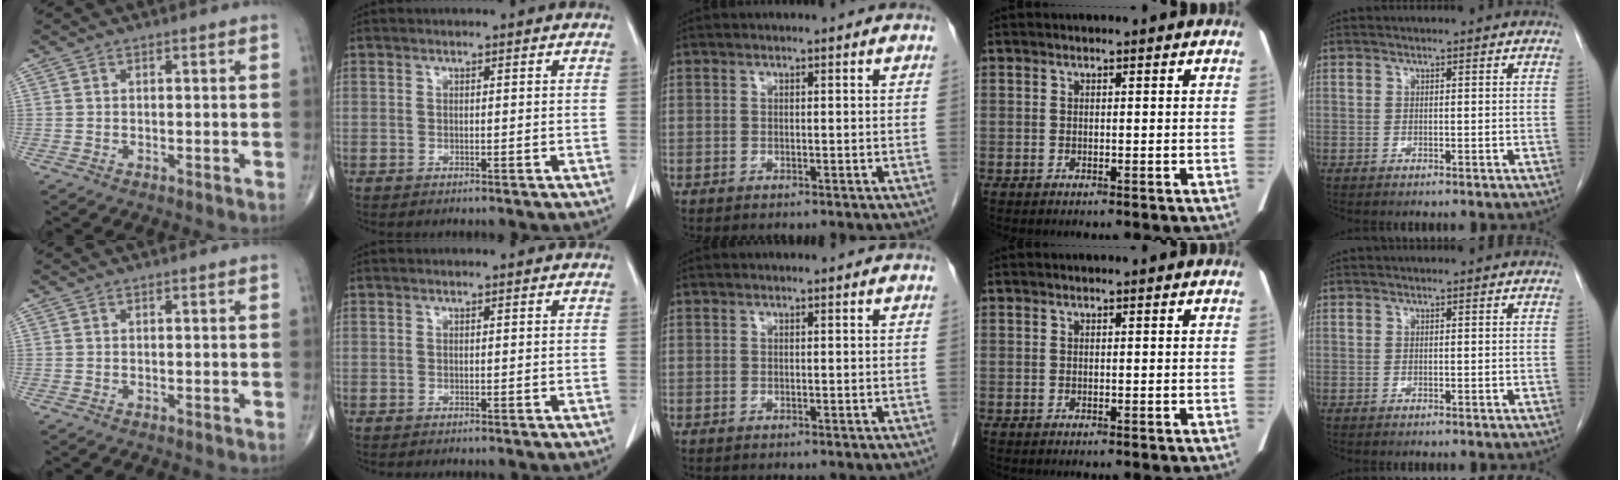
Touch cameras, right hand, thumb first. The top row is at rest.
{}